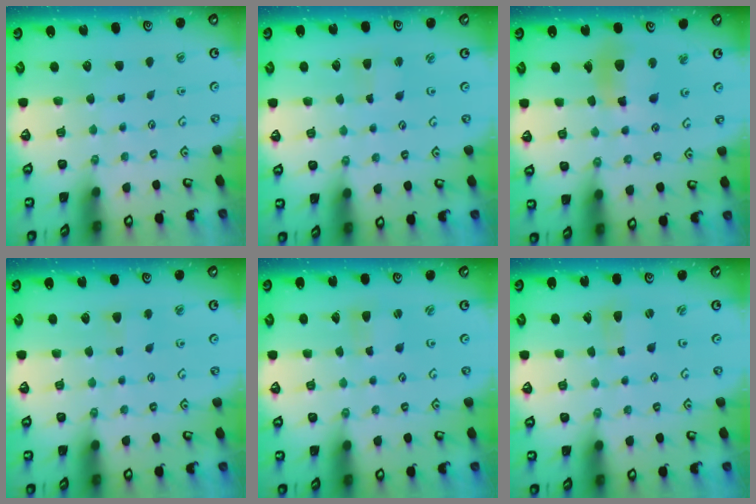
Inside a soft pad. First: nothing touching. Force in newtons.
{"total": 2.3, "press": 2.3, "slide": 0.3}
{"total": 11.7, "press": 11.4, "slide": 2.4}
{"total": 1.9, "press": 1.9, "slide": 0.5}
{"total": 1.7, "press": 1.7, "slide": 0.3}
{"total": 1.0, "press": 1.0, "slide": 0.2}